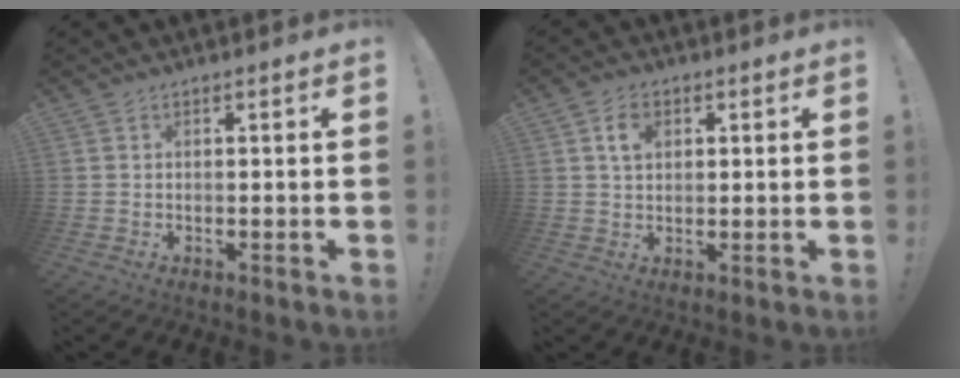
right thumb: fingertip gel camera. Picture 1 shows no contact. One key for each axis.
{"total": 5.7, "fx": 2.2, "fy": 3.9, "fz": 3.5, "tx": -0.046, "ty": -0.001, "tz": 0.037}